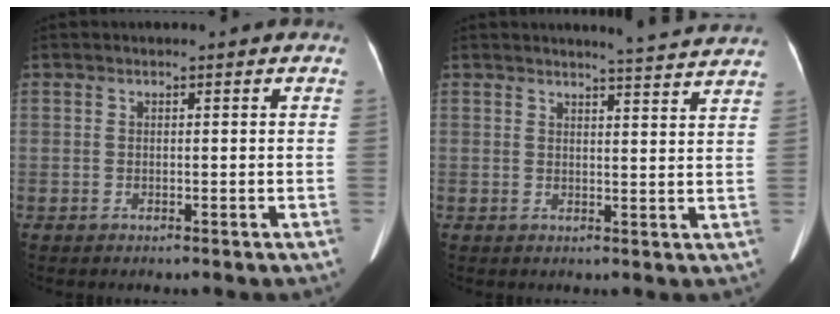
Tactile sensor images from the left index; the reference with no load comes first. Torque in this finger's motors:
{"motor_torque": [1.02, -1.12, 0.04, 0.03]}